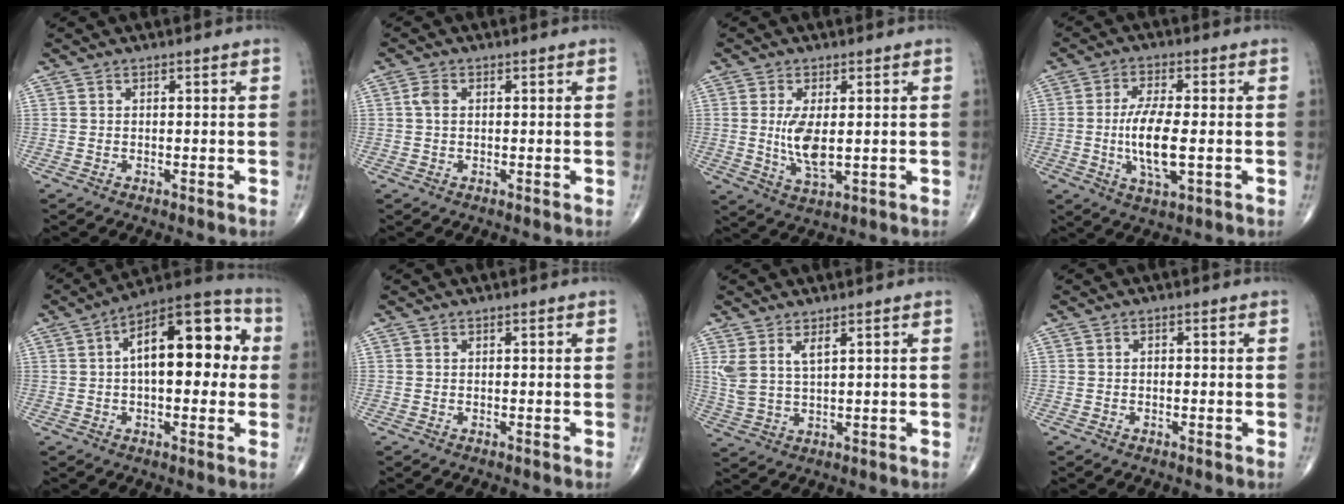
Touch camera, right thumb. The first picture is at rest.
{"total": 2.0, "force": [0.3, 1.2, 1.5], "torque": [-0.034, 0.006, 0.005]}
{"total": 7.2, "force": [0.4, 2.9, 6.5], "torque": [-0.129, -0.018, 0.016]}
{"total": 9.6, "force": [-1.0, 3.2, 9.0], "torque": [-0.181, -0.007, -0.019]}
{"total": 17.8, "force": [2.6, 8.4, 15.5], "torque": [-0.200, 0.038, 0.028]}
{"total": 0.0}
{"total": 5.2, "force": [2.6, 1.8, 4.2], "torque": [-0.099, -0.012, 0.063]}
{"total": 0.6, "force": [-0.1, 0.4, 0.5], "torque": [-0.006, 0.001, -0.003]}